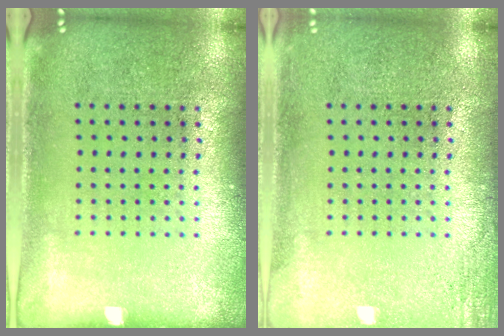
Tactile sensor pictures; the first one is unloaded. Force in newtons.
{"total": 1.8, "press": 1.8, "slide": 0.2}